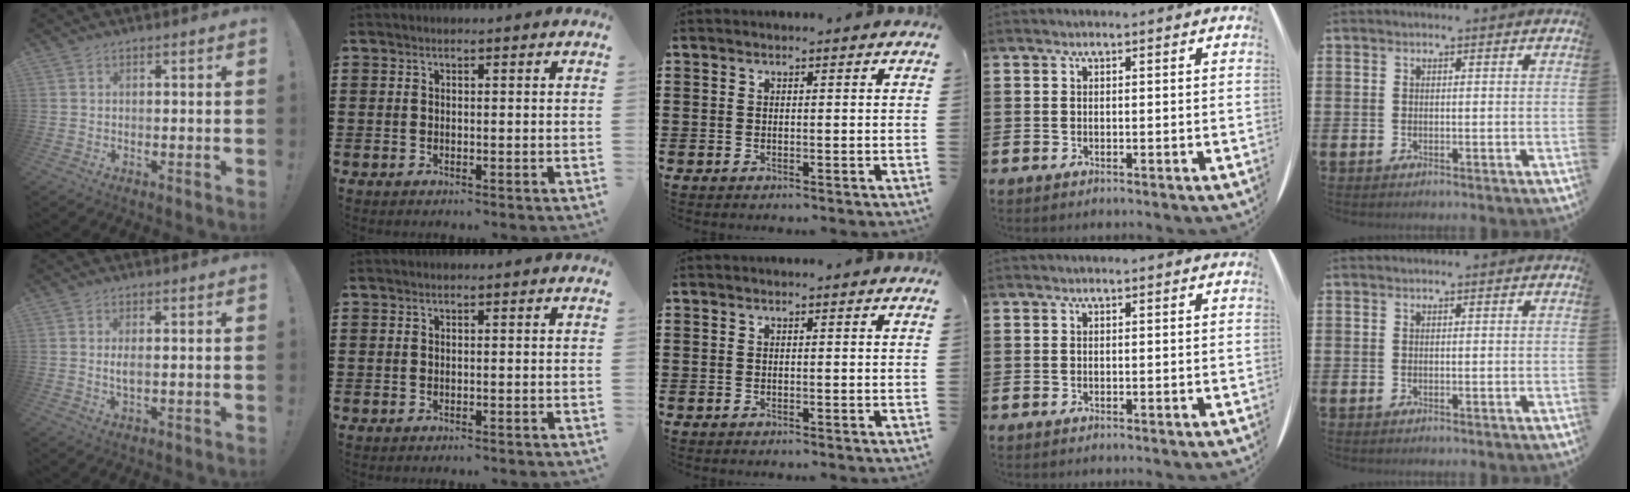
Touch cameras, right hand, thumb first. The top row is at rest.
{"thumb": {"total": 2.6, "force": [0.2, 0.7, 2.5], "torque": [-0.037, -0.004, 0.001]}}